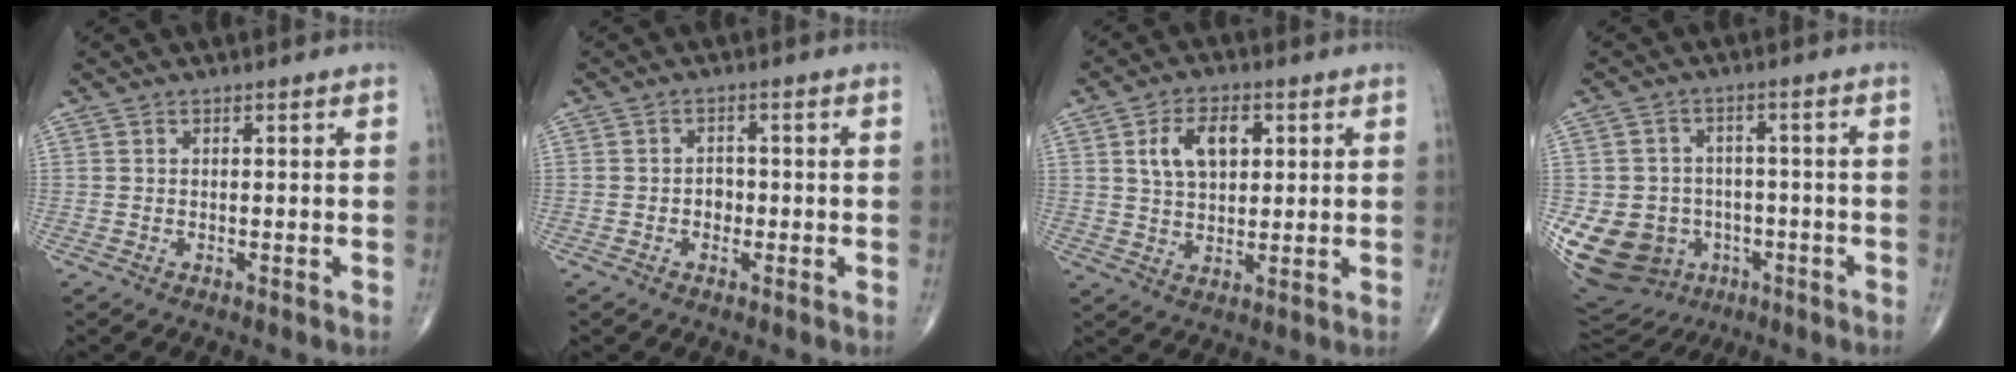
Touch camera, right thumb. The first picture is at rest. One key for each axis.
{"total": 2.3, "fx": -0.5, "fy": 1.8, "fz": 1.2, "tx": -0.003, "ty": 0.007, "tz": -0.011}
{"total": 8.7, "fx": 2.6, "fy": 5.2, "fz": 6.4, "tx": -0.094, "ty": -0.003, "tz": 0.047}
{"total": 17.6, "fx": -5.3, "fy": 15.0, "fz": 7.5, "tx": -0.160, "ty": 0.037, "tz": -0.069}